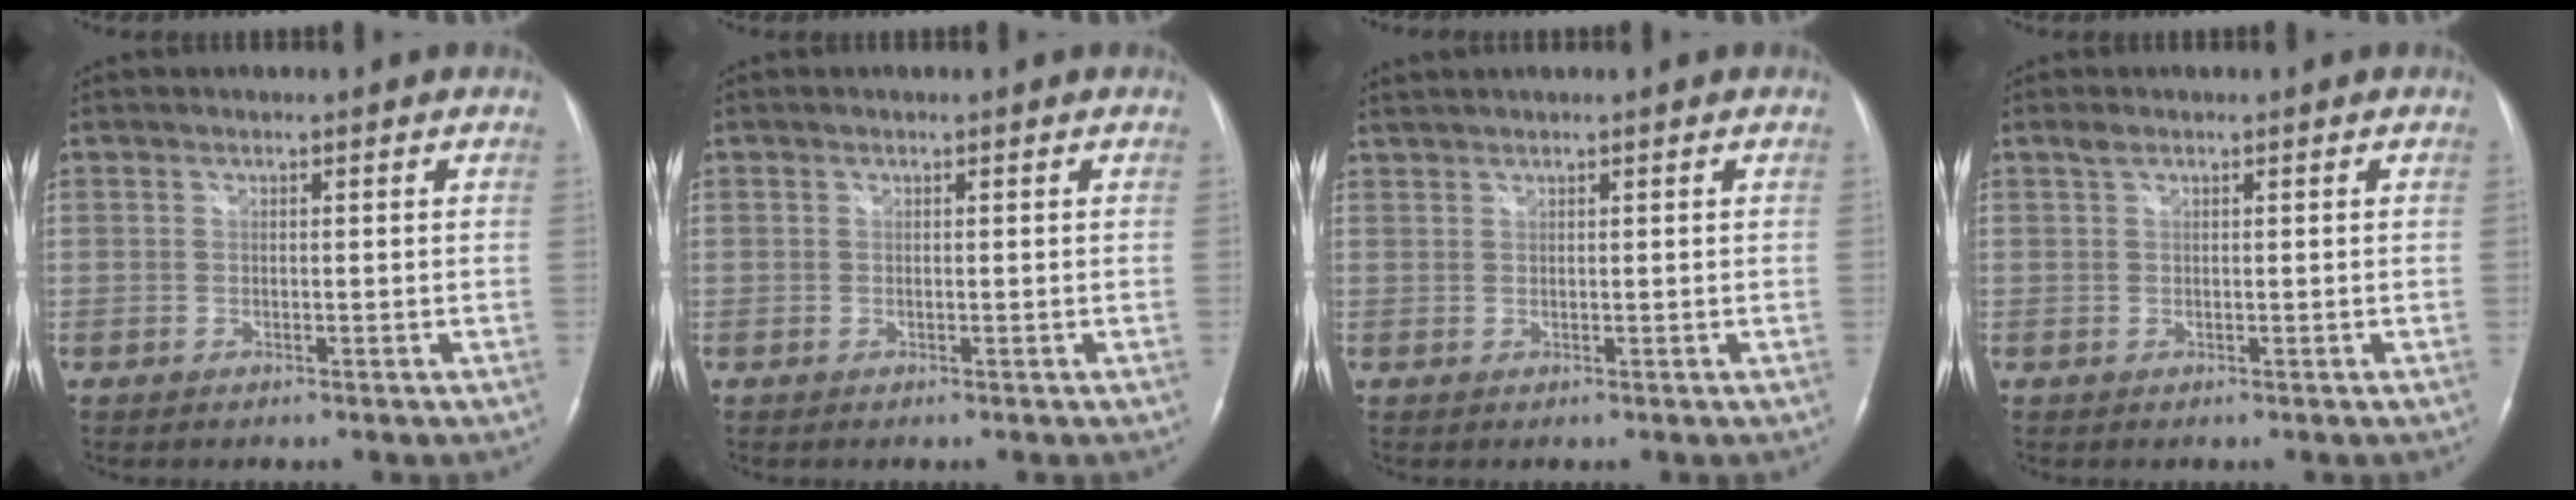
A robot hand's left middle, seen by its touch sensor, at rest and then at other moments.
{"total": 0.0}
{"total": 1.4, "force": [1.3, -0.1, 0.4], "torque": [-0.011, 0.012, 0.031]}
{"total": 1.0, "force": [0.6, 0.5, 0.5], "torque": [-0.014, 0.012, 0.013]}